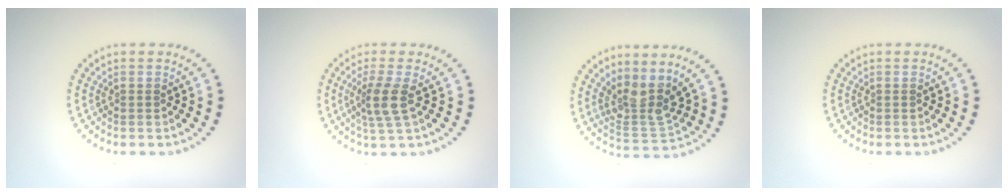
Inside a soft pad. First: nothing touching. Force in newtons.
{"total": 2.9, "press": 2.3, "slide": 1.8}
{"total": 3.7, "press": 2.8, "slide": 2.4}
{"total": 0.0}